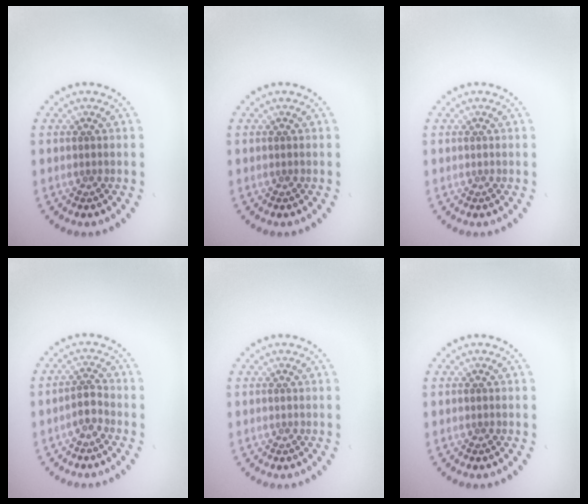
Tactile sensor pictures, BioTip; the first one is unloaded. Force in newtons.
{"total": 0.0}
{"total": 0.0}
{"total": 1.6, "press": 1.2, "slide": 1.1}
{"total": 0.0}
{"total": 0.0}